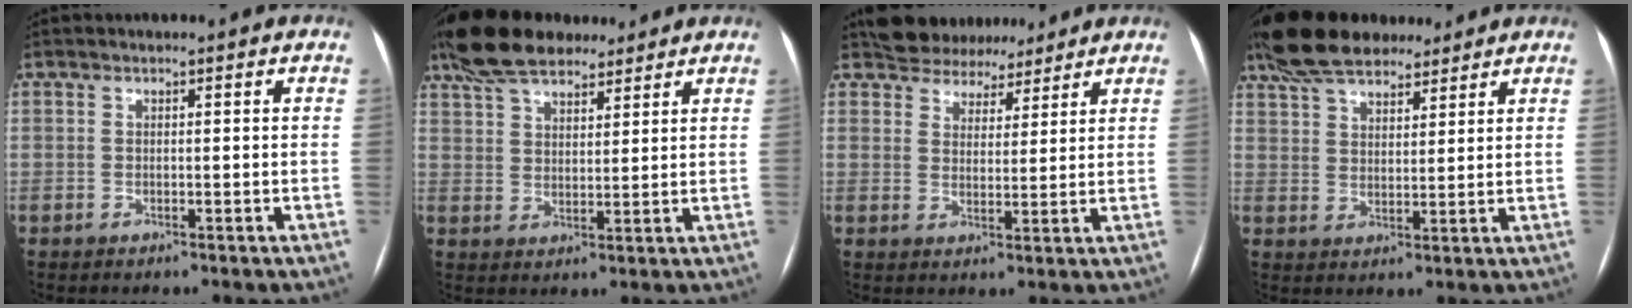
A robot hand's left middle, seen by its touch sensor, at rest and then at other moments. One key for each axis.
{"total": 12.0, "fx": 9.6, "fy": 4.5, "fz": 5.8, "tx": -0.105, "ty": 0.037, "tz": 0.169}
{"total": 7.7, "fx": 6.9, "fy": 3.3, "fz": 1.0, "tx": -0.003, "ty": 0.011, "tz": 0.099}
{"total": 13.4, "fx": 10.8, "fy": 4.8, "fz": 6.3, "tx": -0.116, "ty": 0.042, "tz": 0.187}